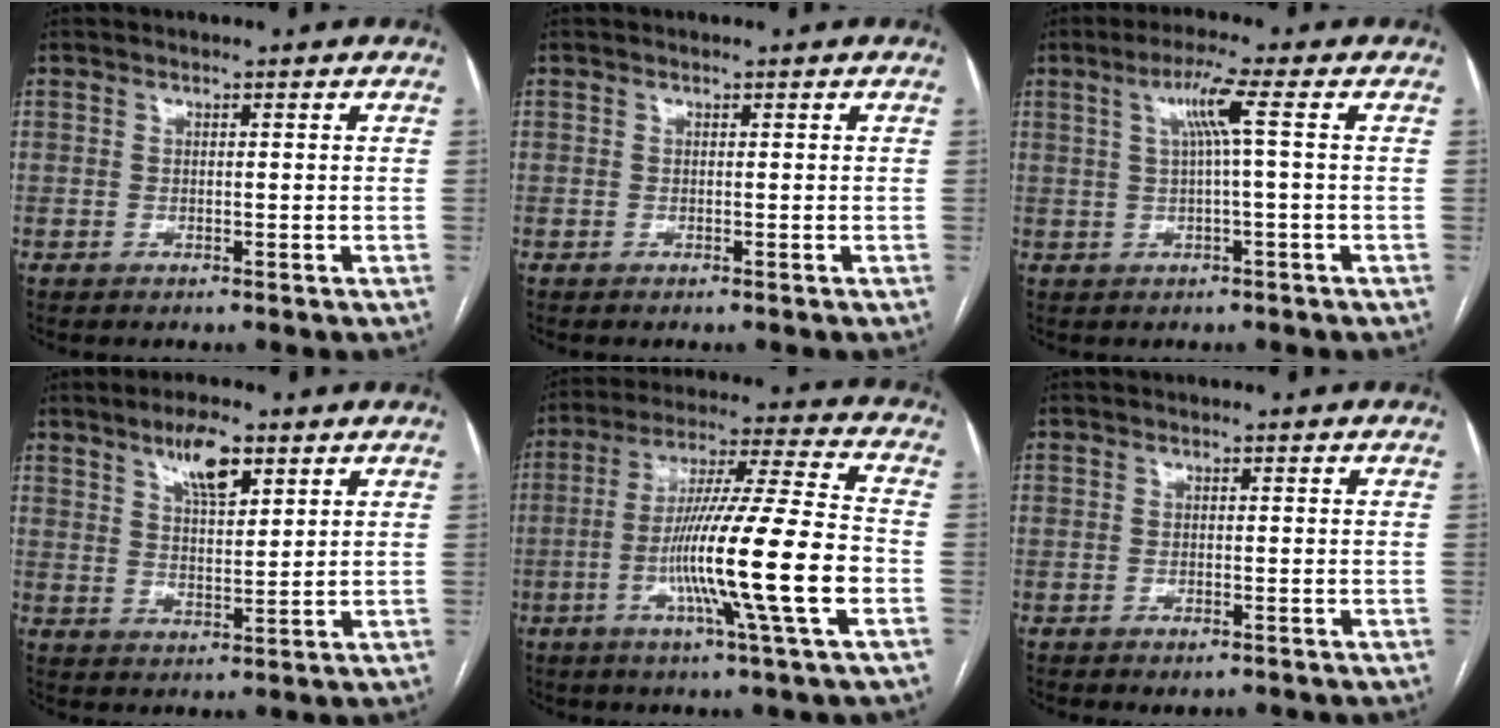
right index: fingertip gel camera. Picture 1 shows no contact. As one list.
[{"total": 0.0}, {"total": 4.8, "force": [1.1, -0.9, 4.6], "torque": [-0.087, 0.011, 0.023]}, {"total": 6.6, "force": [4.1, 1.9, 4.9], "torque": [-0.087, 0.001, 0.072]}, {"total": 17.9, "force": [-4.6, -1.0, 17.2], "torque": [-0.306, -0.009, -0.088]}, {"total": 0.9, "force": [-0.6, 0.4, 0.7], "torque": [-0.005, -0.001, -0.004]}]